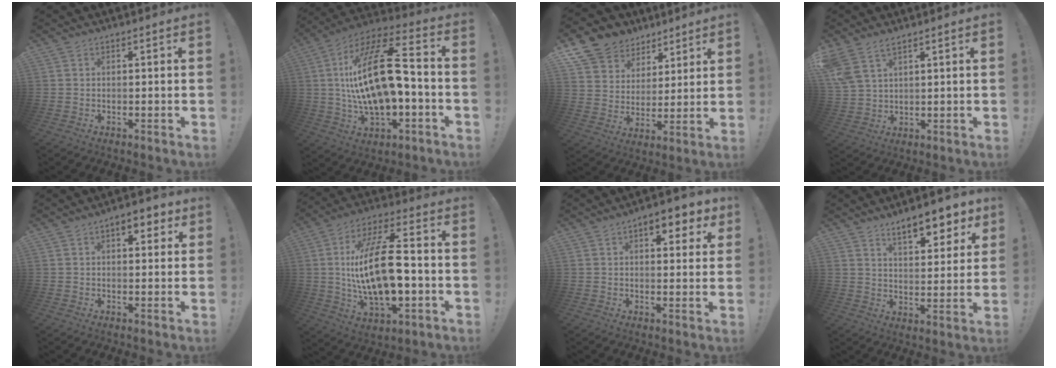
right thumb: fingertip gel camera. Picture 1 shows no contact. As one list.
[{"total": 24.0, "force": [0.2, 10.7, 21.5], "torque": [-0.401, 0.007, 0.000]}, {"total": 11.1, "force": [7.3, 8.0, 2.1], "torque": [-0.042, -0.055, 0.147]}, {"total": 6.8, "force": [4.8, 3.2, 3.6], "torque": [-0.071, -0.016, 0.097]}, {"total": 5.5, "force": [2.7, 2.8, 3.9], "torque": [-0.043, -0.006, 0.041]}, {"total": 21.1, "force": [-0.9, 9.1, 19.0], "torque": [-0.355, -0.002, -0.021]}, {"total": 7.4, "force": [3.9, 3.4, 5.2], "torque": [-0.054, -0.014, 0.061]}, {"total": 11.0, "force": [7.5, 3.5, 7.2], "torque": [-0.103, -0.044, 0.127]}]